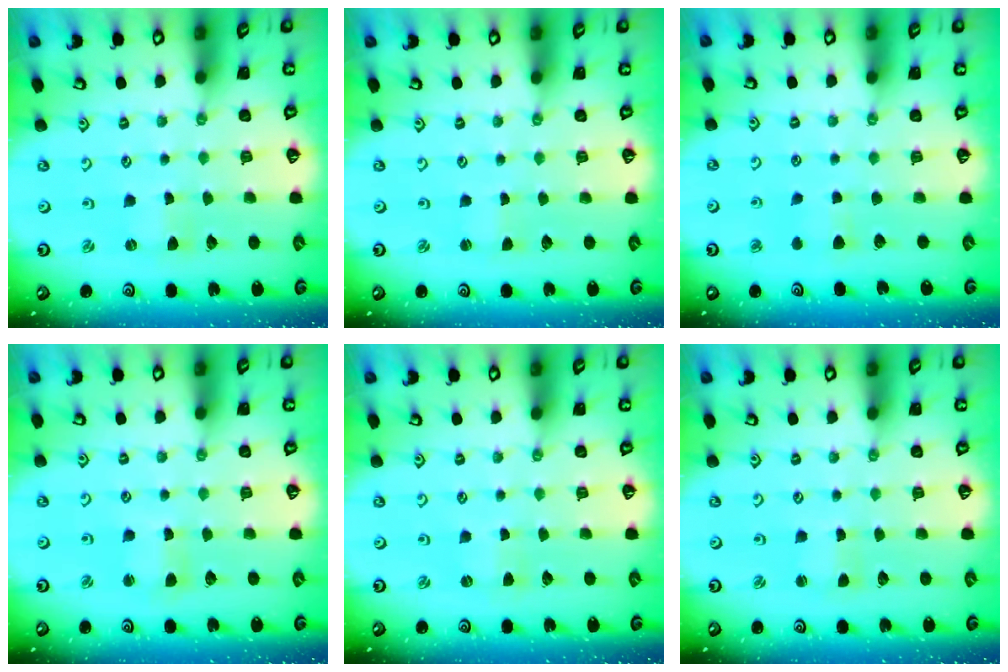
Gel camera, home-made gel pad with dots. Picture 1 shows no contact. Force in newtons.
{"total": 0.0}
{"total": 4.0, "press": 3.9, "slide": 0.4}
{"total": 2.7, "press": 2.7, "slide": 0.3}
{"total": 1.9, "press": 1.9, "slide": 0.2}
{"total": 1.2, "press": 1.2, "slide": 0.0}